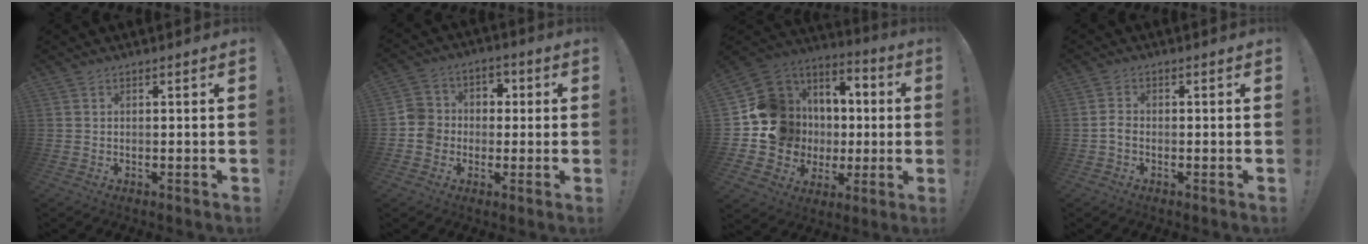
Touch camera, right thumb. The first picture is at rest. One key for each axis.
{"total": 9.4, "fx": -1.9, "fy": 9.0, "fz": 2.1, "tx": -0.017, "ty": 0.025, "tz": -0.031}
{"total": 16.5, "fx": 0.8, "fy": 15.6, "fz": 5.3, "tx": -0.077, "ty": 0.000, "tz": 0.065}
{"total": 2.3, "fx": -0.8, "fy": 1.5, "fz": 1.5, "tx": -0.031, "ty": 0.010, "tz": -0.012}